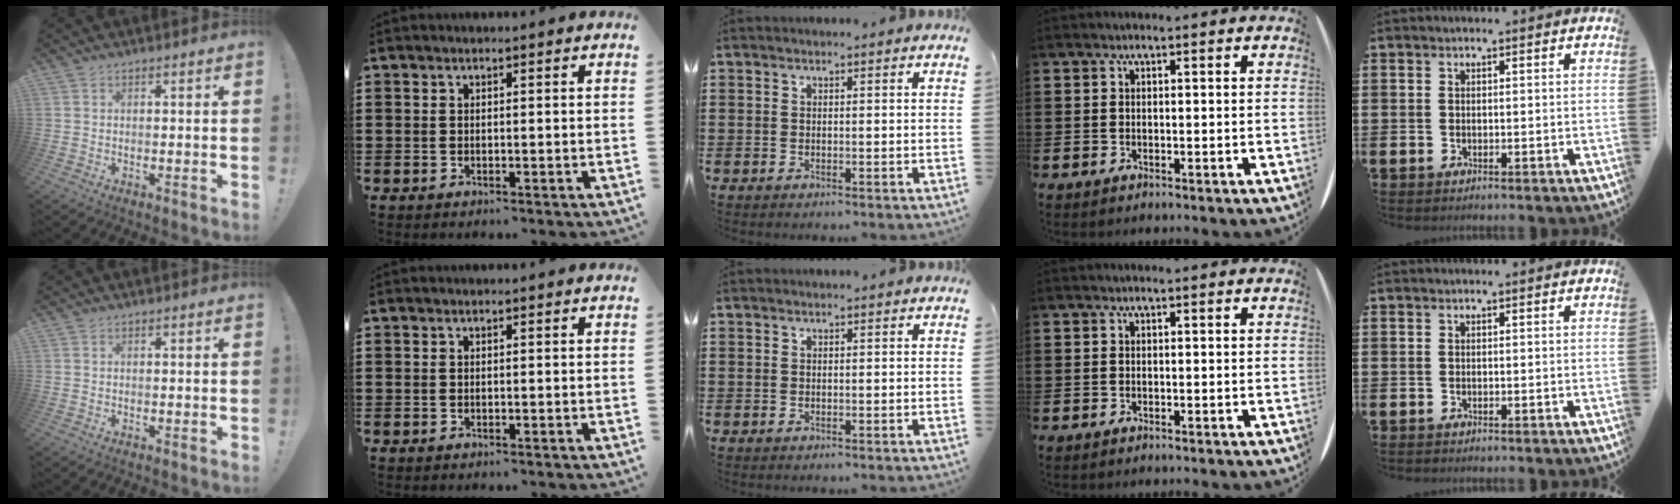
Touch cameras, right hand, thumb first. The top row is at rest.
{}